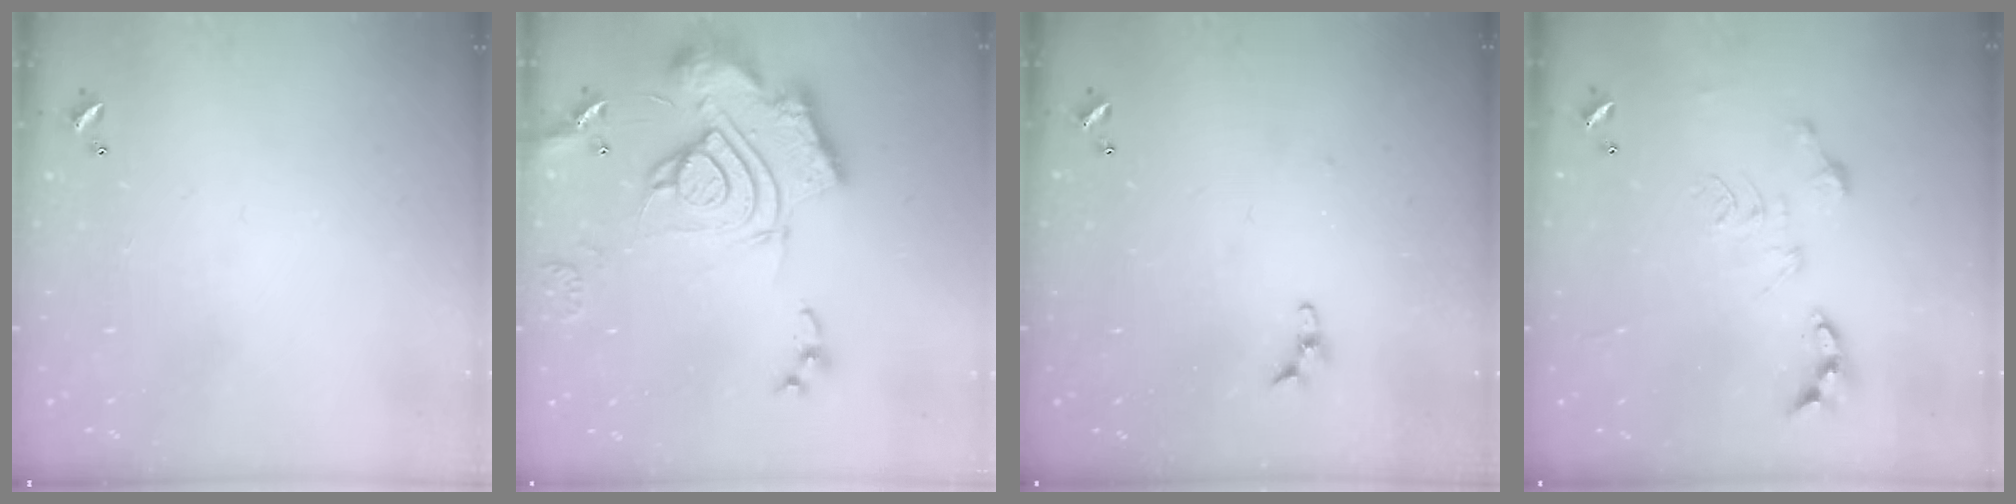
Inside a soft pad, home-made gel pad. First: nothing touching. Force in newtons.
{"total": 23.3, "press": 23.1, "slide": 2.3}
{"total": 4.9, "press": 4.8, "slide": 0.2}
{"total": 0.0}